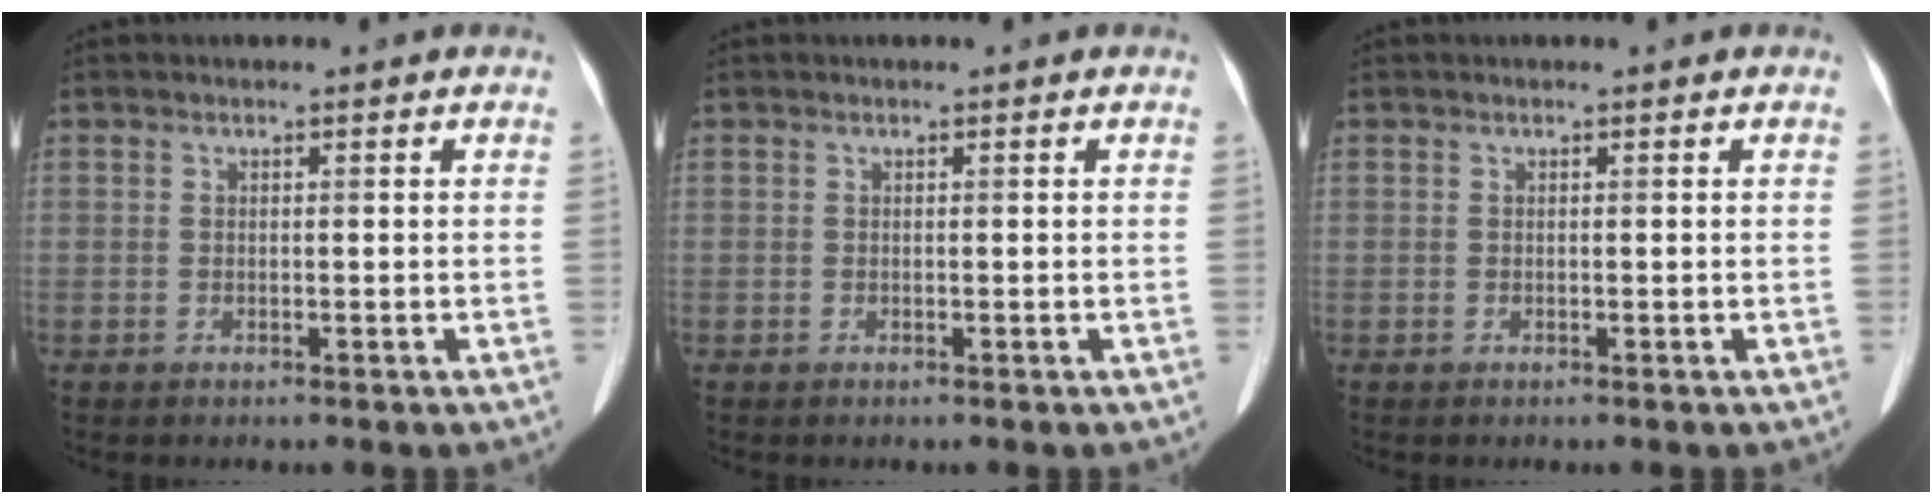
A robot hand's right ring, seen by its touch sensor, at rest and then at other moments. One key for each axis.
{"total": 0.0}
{"total": 0.0}